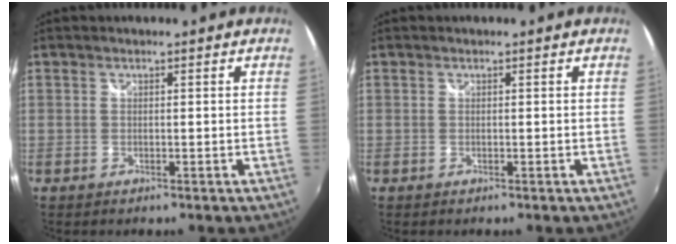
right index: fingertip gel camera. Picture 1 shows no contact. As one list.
[{"total": 0.0}]